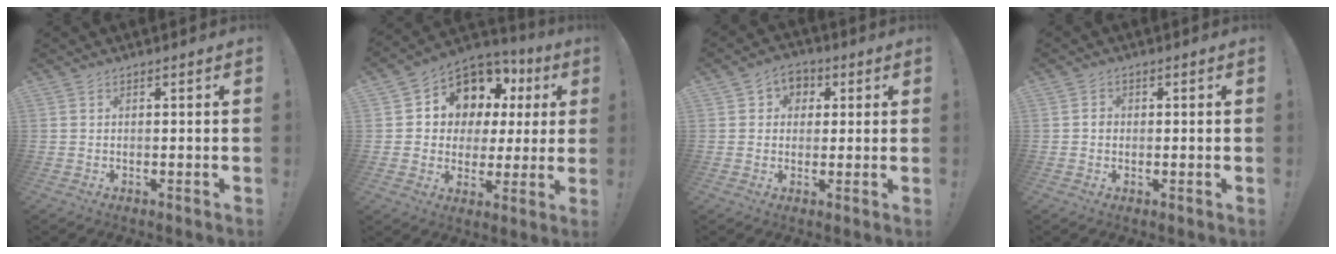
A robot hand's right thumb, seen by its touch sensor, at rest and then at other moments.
{"total": 10.4, "force": [5.1, 8.2, 3.8], "torque": [-0.064, -0.047, 0.109]}
{"total": 5.5, "force": [0.9, 5.1, 1.8], "torque": [-0.023, 0.003, 0.018]}
{"total": 1.4, "force": [-0.3, 1.2, 0.7], "torque": [-0.008, 0.004, -0.007]}